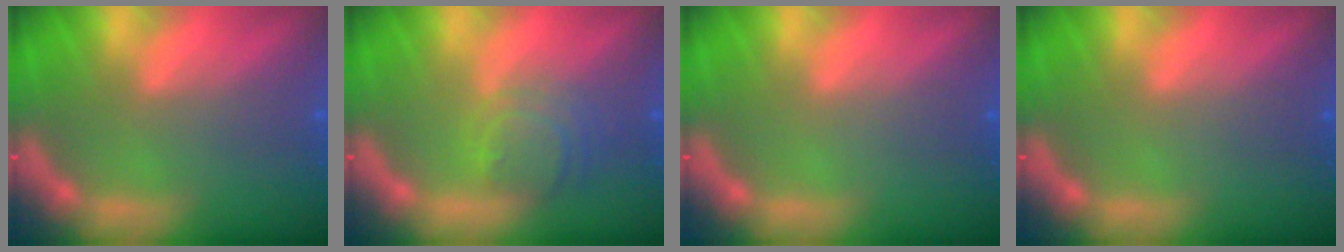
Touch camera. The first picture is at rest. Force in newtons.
{"total": 4.5}
{"total": 0.0}
{"total": 0.0}